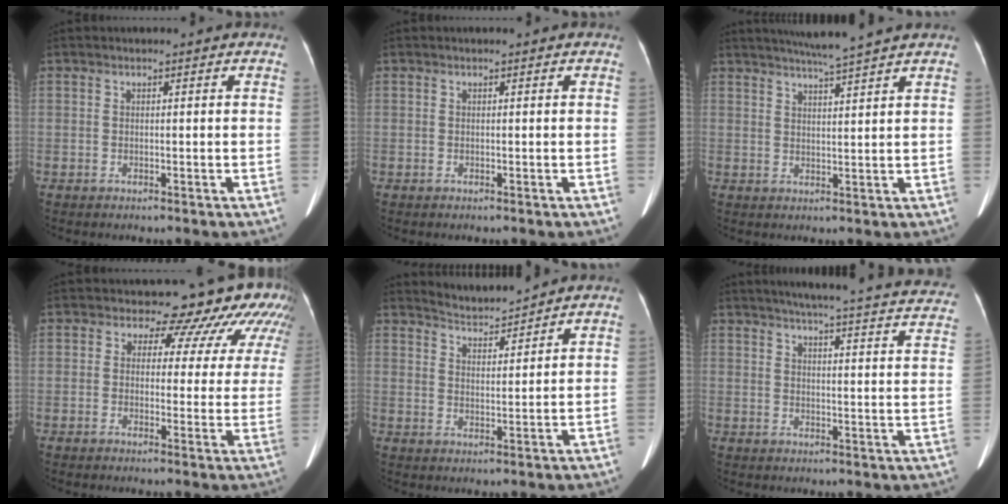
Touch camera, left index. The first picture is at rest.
{"total": 0.0}
{"total": 7.3, "force": [6.3, -1.4, 3.4], "torque": [-0.054, 0.004, 0.092]}
{"total": 13.6, "force": [11.5, 6.2, 3.9], "torque": [-0.025, -0.005, 0.090]}
{"total": 4.4, "force": [4.3, -0.6, -0.1], "torque": [-0.003, -0.001, 0.081]}
{"total": 28.1, "force": [25.5, 2.0, 11.6], "torque": [-0.161, -0.053, 0.291]}